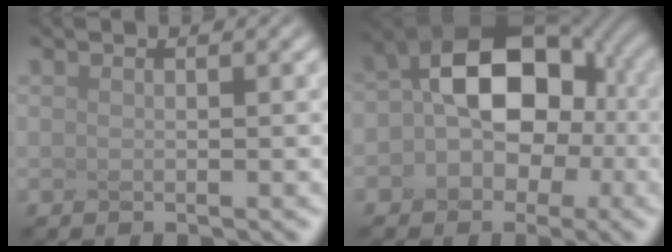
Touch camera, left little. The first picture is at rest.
{"total": 7.5, "force": [-1.3, 5.1, 5.3], "torque": [-0.096, 0.007, 0.004]}